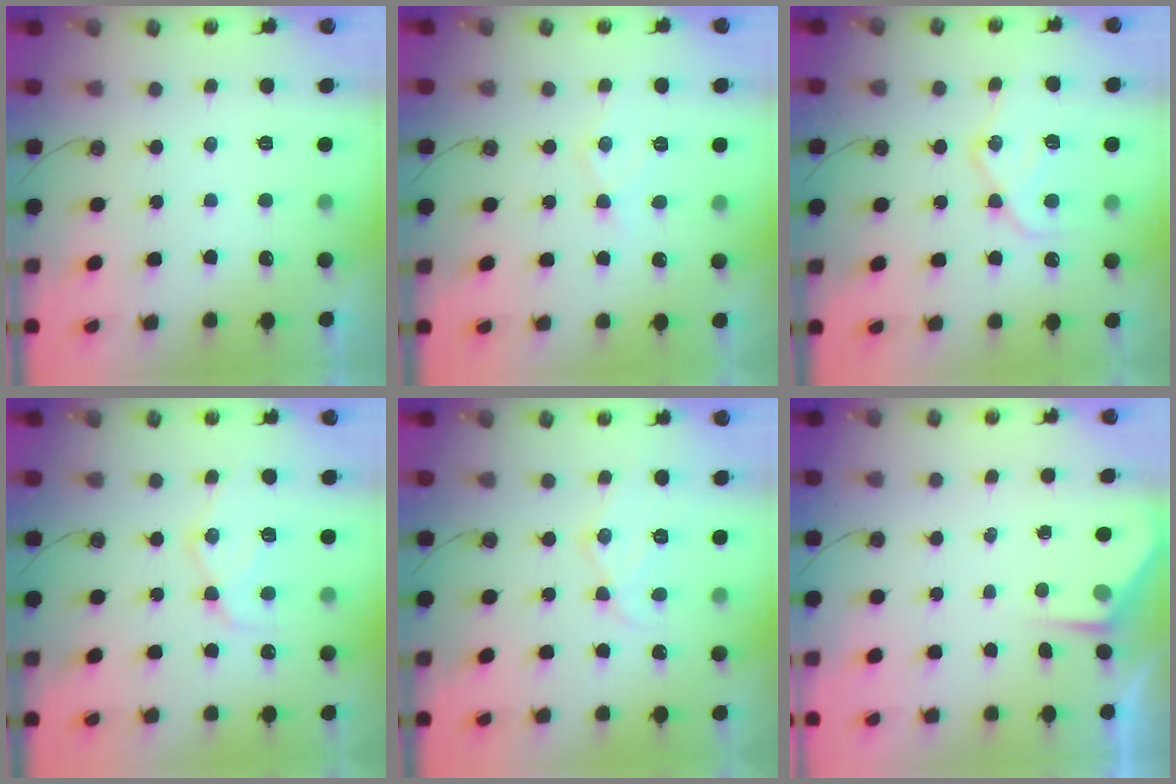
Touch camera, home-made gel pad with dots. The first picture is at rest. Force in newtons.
{"total": 8.1, "press": 8.1, "slide": 0.2}
{"total": 14.8, "press": 14.7, "slide": 1.4}
{"total": 13.7, "press": 13.7, "slide": 1.2}
{"total": 10.9, "press": 10.8, "slide": 0.7}
{"total": 2.5, "press": 2.5, "slide": 0.4}